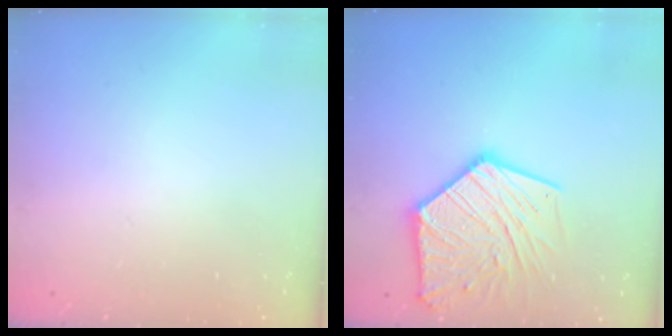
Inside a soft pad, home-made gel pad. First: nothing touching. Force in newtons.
{"total": 19.0, "press": 18.9, "slide": 2.0}